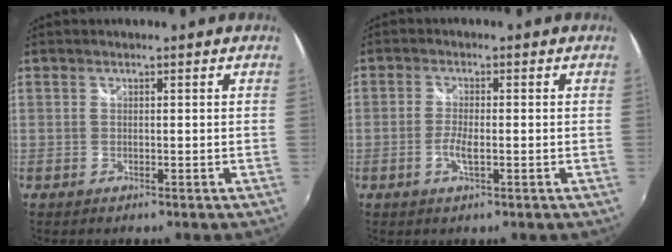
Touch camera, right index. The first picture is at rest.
{"total": 3.2, "force": [-1.1, 0.7, 2.9], "torque": [-0.065, -0.003, -0.024]}